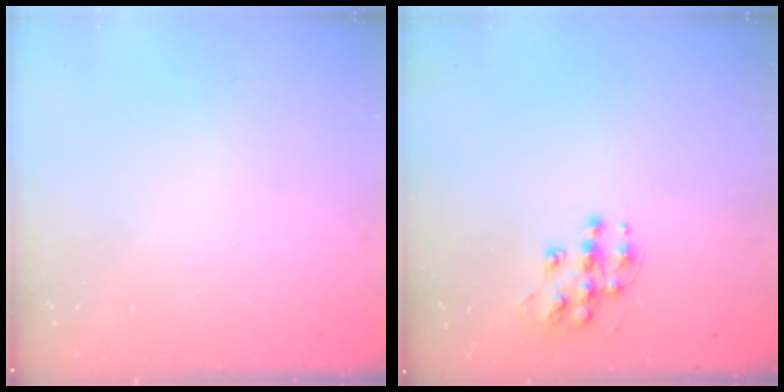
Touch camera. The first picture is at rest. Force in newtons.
{"total": 10.8, "press": 10.8, "slide": 0.6}